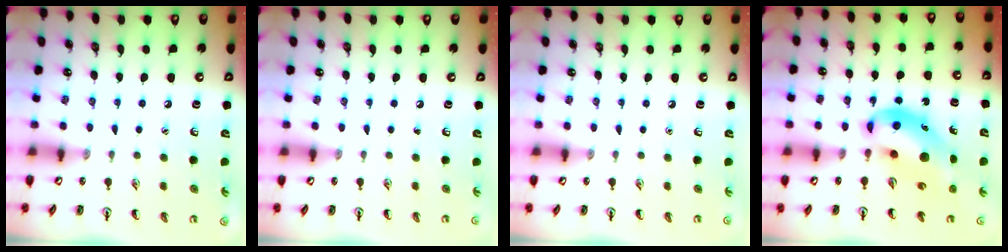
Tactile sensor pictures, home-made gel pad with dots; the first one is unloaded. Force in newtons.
{"total": 0.0}
{"total": 0.0}
{"total": 11.6, "press": 11.2, "slide": 3.2}